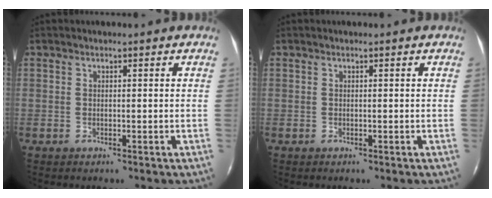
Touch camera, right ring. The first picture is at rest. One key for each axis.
{"total": 0.0}